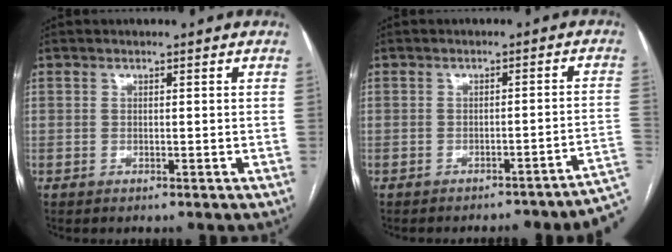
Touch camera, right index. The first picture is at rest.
{"total": 8.7, "force": [-7.2, 0.9, 4.9], "torque": [-0.036, 0.012, -0.077]}